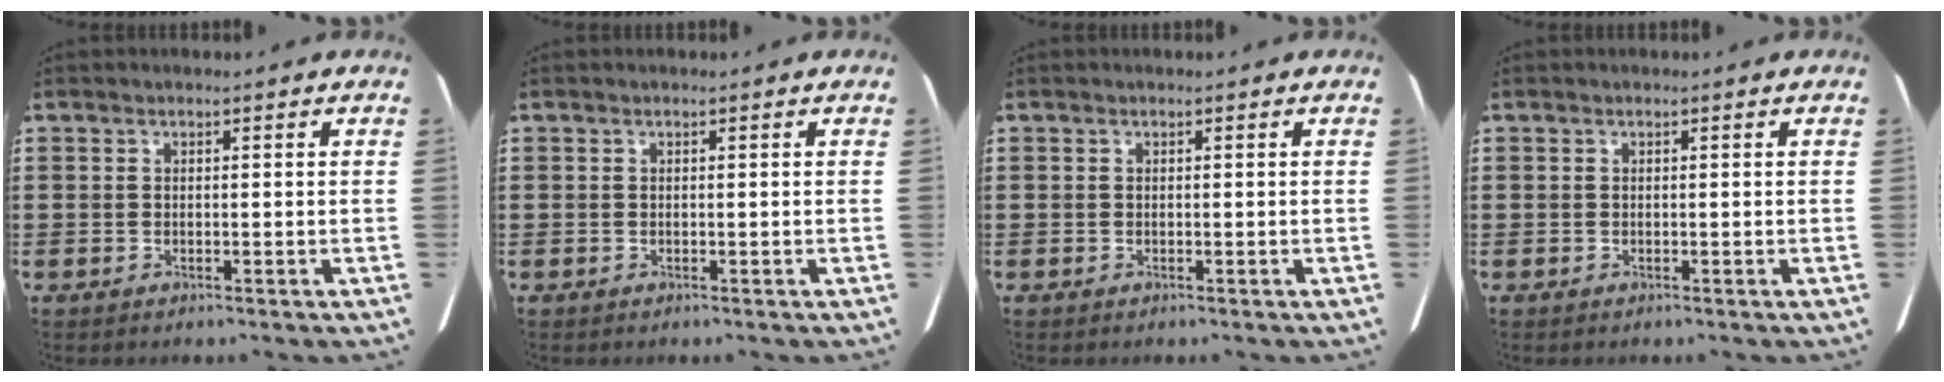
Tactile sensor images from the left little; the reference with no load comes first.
{"total": 0.0}
{"total": 0.0}
{"total": 0.0}